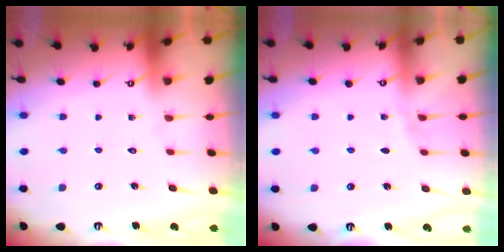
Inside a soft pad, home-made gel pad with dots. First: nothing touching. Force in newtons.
{"total": 5.0, "press": 4.2, "slide": 2.7}